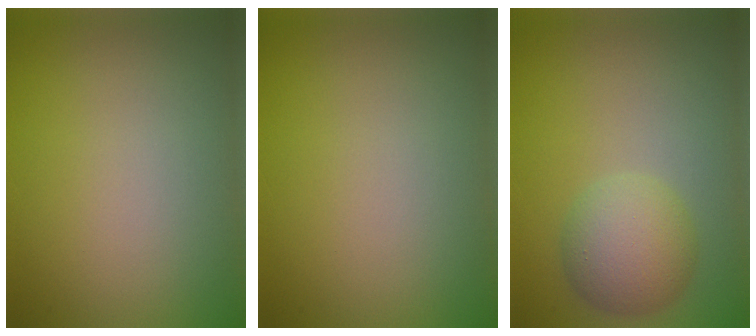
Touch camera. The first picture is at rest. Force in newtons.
{"total": 0.0}
{"total": 4.2, "press": 4.2, "slide": 0.4}